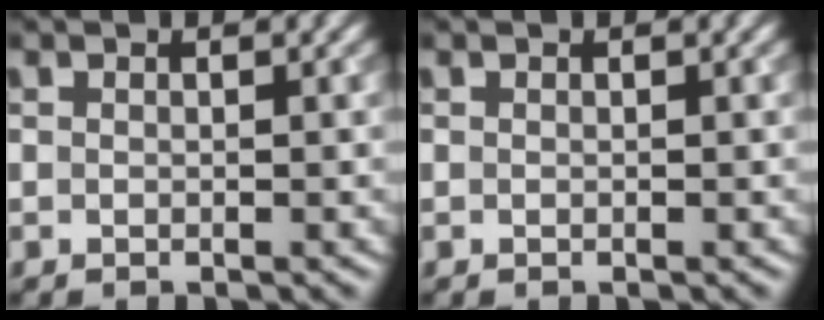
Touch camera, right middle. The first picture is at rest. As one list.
[{"total": 0.0}]